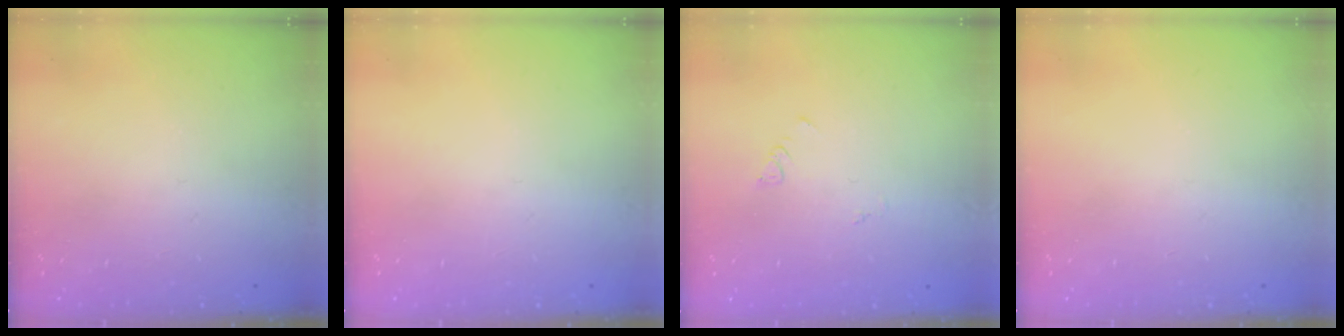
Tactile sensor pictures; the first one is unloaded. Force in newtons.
{"total": 0.0}
{"total": 1.9, "press": 1.9, "slide": 0.4}
{"total": 0.0}